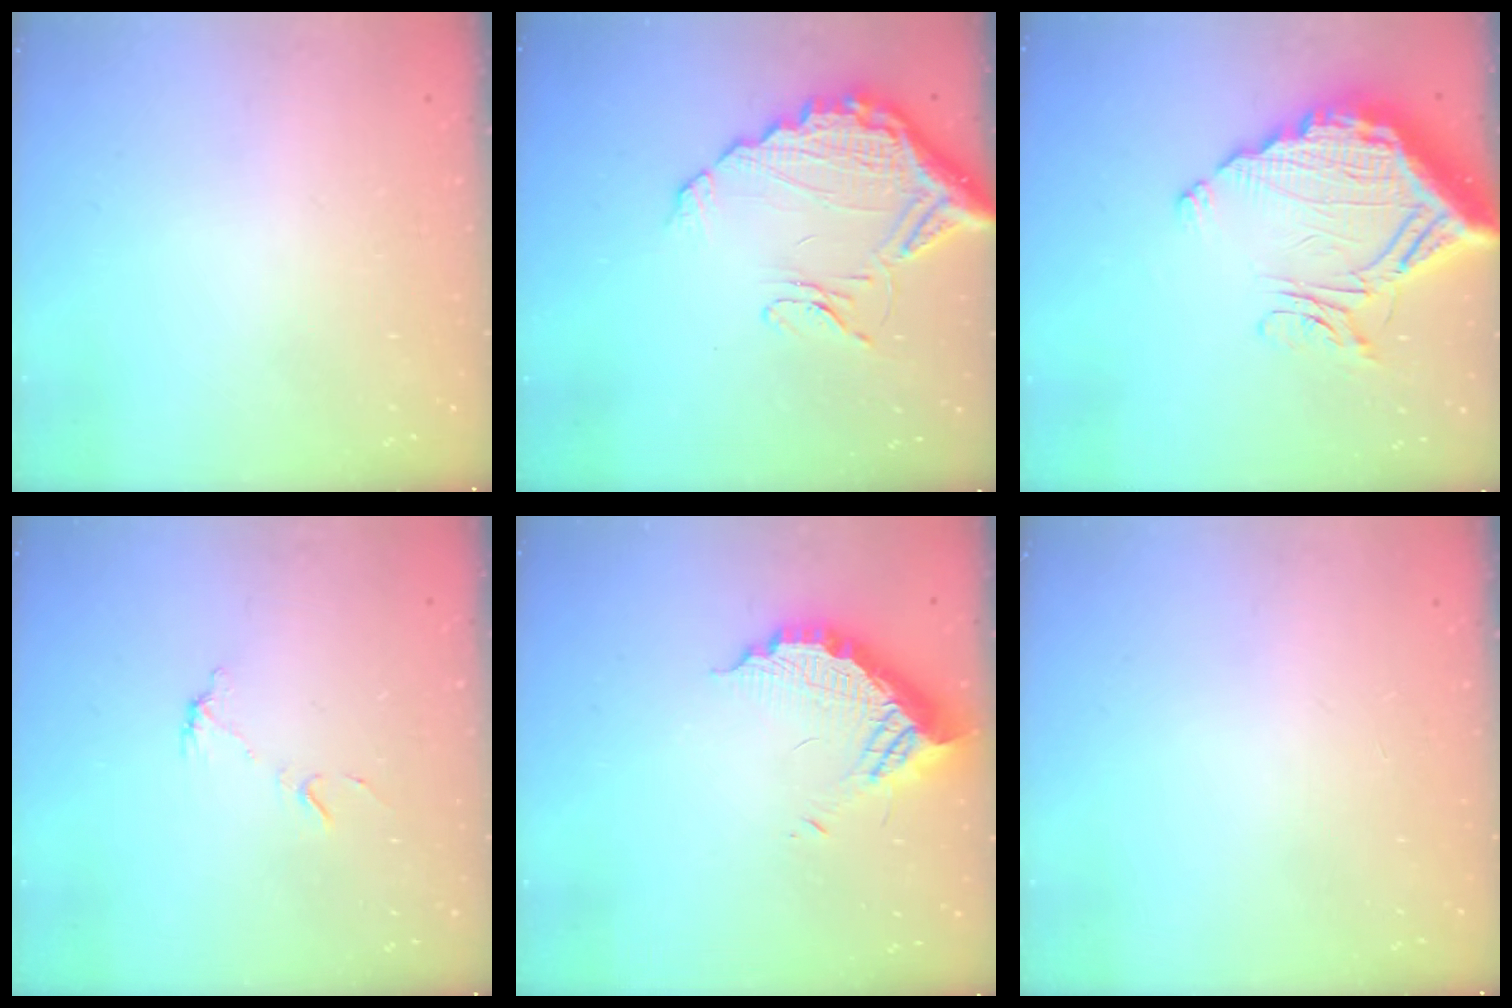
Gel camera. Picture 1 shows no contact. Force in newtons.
{"total": 15.0, "press": 15.0, "slide": 1.2}
{"total": 17.9, "press": 17.8, "slide": 1.7}
{"total": 5.6, "press": 5.6, "slide": 0.4}
{"total": 11.8, "press": 11.7, "slide": 1.0}
{"total": 0.0}